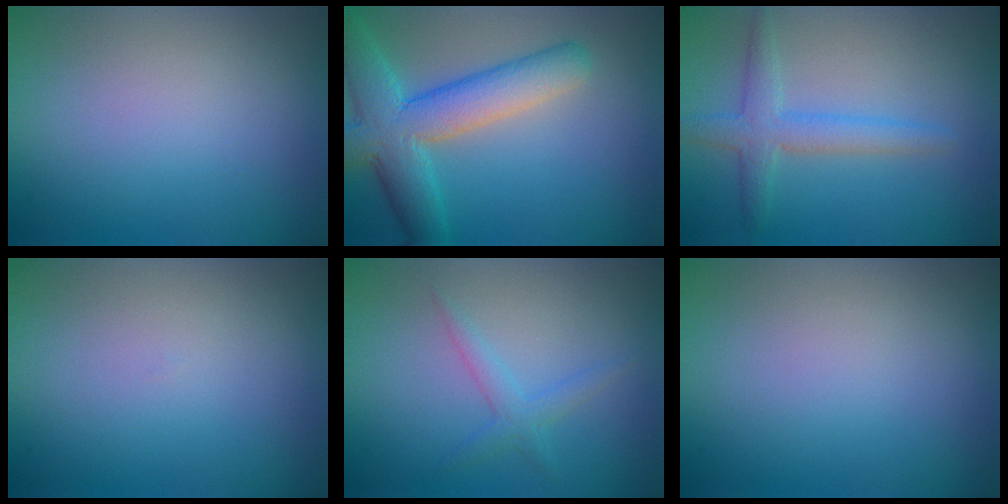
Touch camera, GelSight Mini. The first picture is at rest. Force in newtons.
{"total": 7.5, "press": 7.5, "slide": 0.4}
{"total": 3.1, "press": 3.1, "slide": 0.1}
{"total": 0.0}
{"total": 1.7, "press": 1.7, "slide": 0.1}
{"total": 0.0}